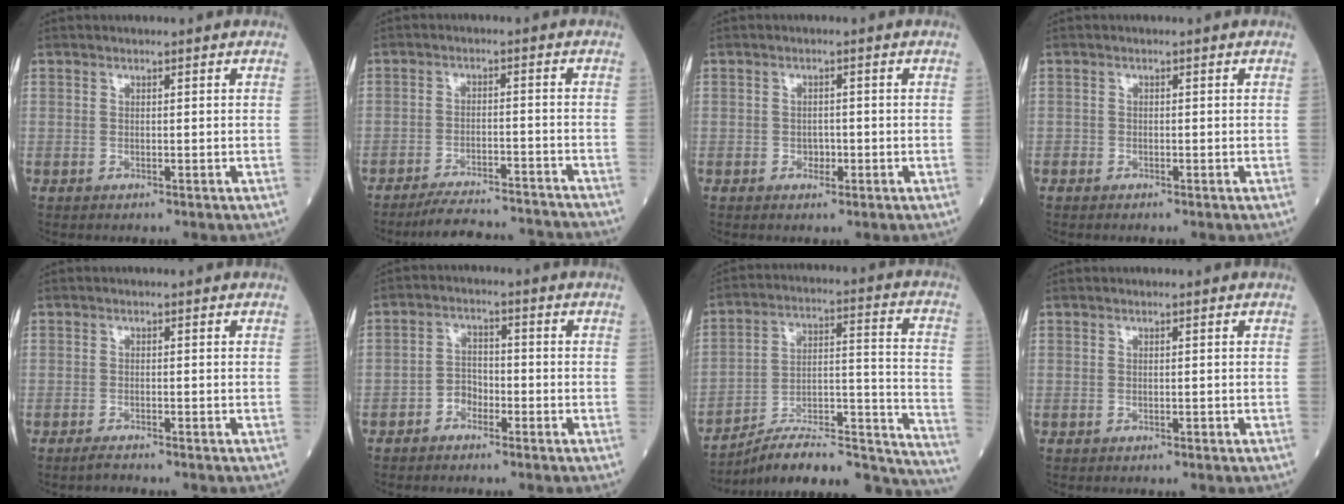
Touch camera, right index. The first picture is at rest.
{"total": 12.8, "force": [-12.4, 1.1, 3.3], "torque": [-0.049, 0.001, -0.170]}
{"total": 1.6, "force": [-0.7, 1.1, 0.9], "torque": [-0.011, 0.005, -0.007]}
{"total": 0.6, "force": [-0.5, 0.3, 0.0], "torque": [-0.003, 0.002, -0.011]}
{"total": 1.4, "force": [-1.3, -0.1, 0.5], "torque": [-0.019, -0.005, -0.022]}
{"total": 3.1, "force": [-2.0, 2.0, 1.1], "torque": [-0.016, 0.008, -0.041]}
{"total": 23.8, "force": [-21.7, 2.8, 9.5], "torque": [-0.081, 0.043, -0.320]}
{"total": 0.0}